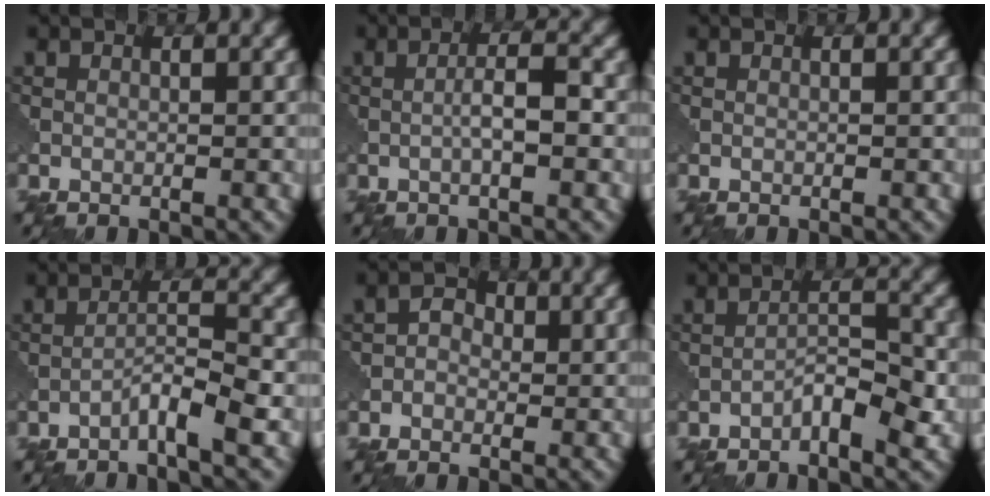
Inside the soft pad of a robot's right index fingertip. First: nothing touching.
{"total": 2.9, "force": [-0.5, 0.5, 2.9], "torque": [-0.050, 0.005, -0.012]}
{"total": 0.0}
{"total": 3.1, "force": [-2.0, 0.1, 2.3], "torque": [-0.041, 0.012, -0.045]}
{"total": 1.8, "force": [-0.3, 1.5, 0.9], "torque": [-0.010, 0.005, -0.015]}
{"total": 3.4, "force": [-1.8, 1.0, 2.6], "torque": [-0.042, 0.011, -0.035]}